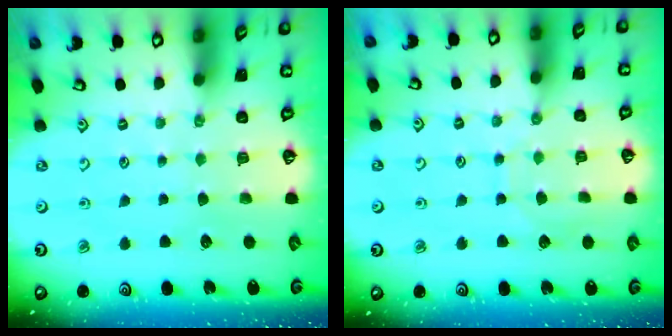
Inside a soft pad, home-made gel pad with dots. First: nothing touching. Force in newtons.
{"total": 7.1, "press": 7.1, "slide": 0.4}